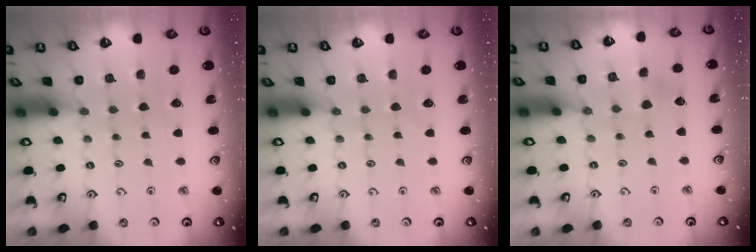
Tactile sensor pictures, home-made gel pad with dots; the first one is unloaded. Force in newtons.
{"total": 0.0}
{"total": 2.5, "press": 2.5, "slide": 0.2}